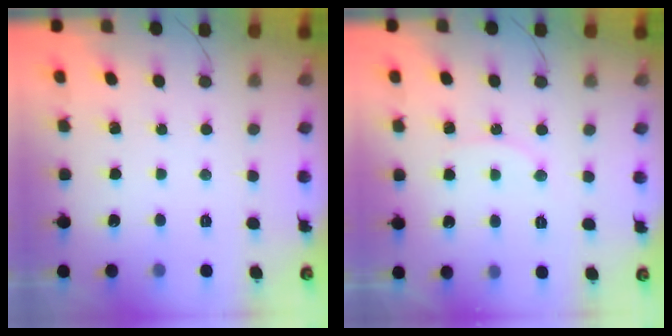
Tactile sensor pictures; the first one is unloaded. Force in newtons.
{"total": 6.1, "press": 6.1, "slide": 0.8}